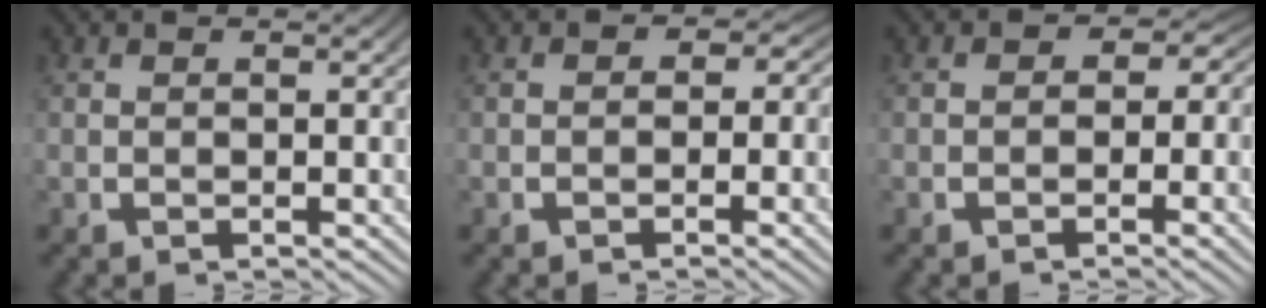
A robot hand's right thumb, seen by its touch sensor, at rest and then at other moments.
{"total": 2.4, "force": [-0.3, 2.2, 0.9], "torque": [0.003, 0.000, -0.014]}
{"total": 3.1, "force": [-0.2, 2.8, 1.4], "torque": [-0.005, -0.001, -0.012]}